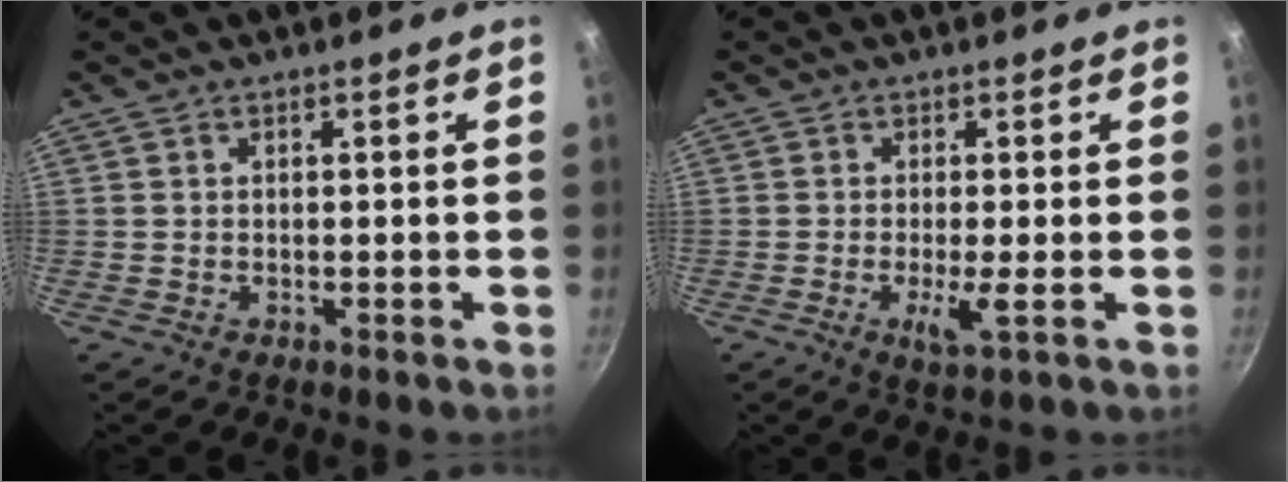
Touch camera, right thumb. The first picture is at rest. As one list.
[{"total": 3.7, "force": [-0.8, 0.2, 3.6], "torque": [-0.072, -0.008, -0.014]}]